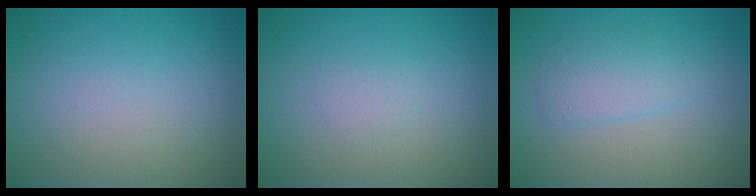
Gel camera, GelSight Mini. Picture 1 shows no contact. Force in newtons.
{"total": 0.7, "press": 0.7, "slide": 0.1}
{"total": 2.1, "press": 2.1, "slide": 0.2}